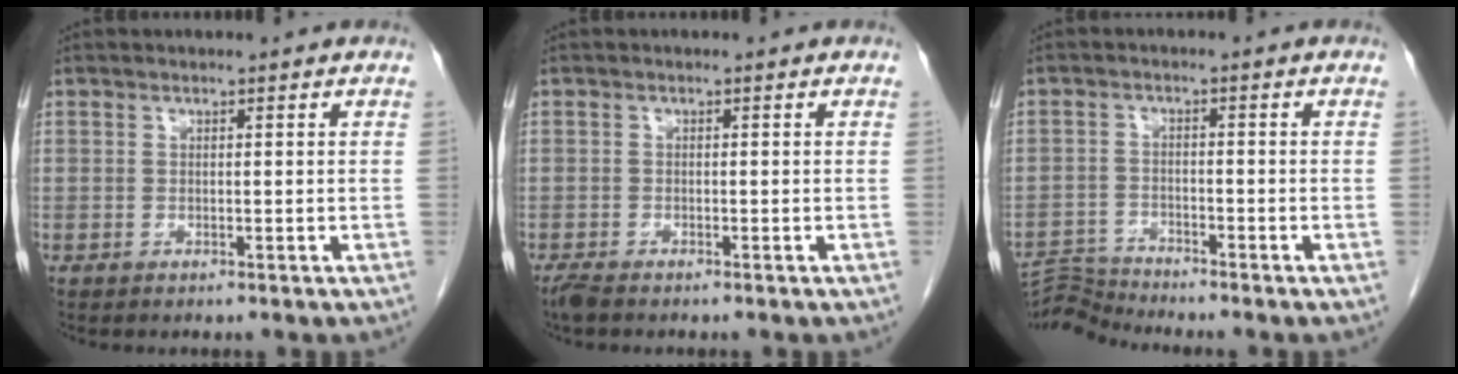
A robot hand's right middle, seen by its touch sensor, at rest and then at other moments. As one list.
[{"total": 1.8, "force": [-1.5, 0.3, 0.9], "torque": [-0.026, -0.006, -0.030]}, {"total": 5.3, "force": [-5.1, -1.5, -0.7], "torque": [0.007, -0.006, -0.095]}]